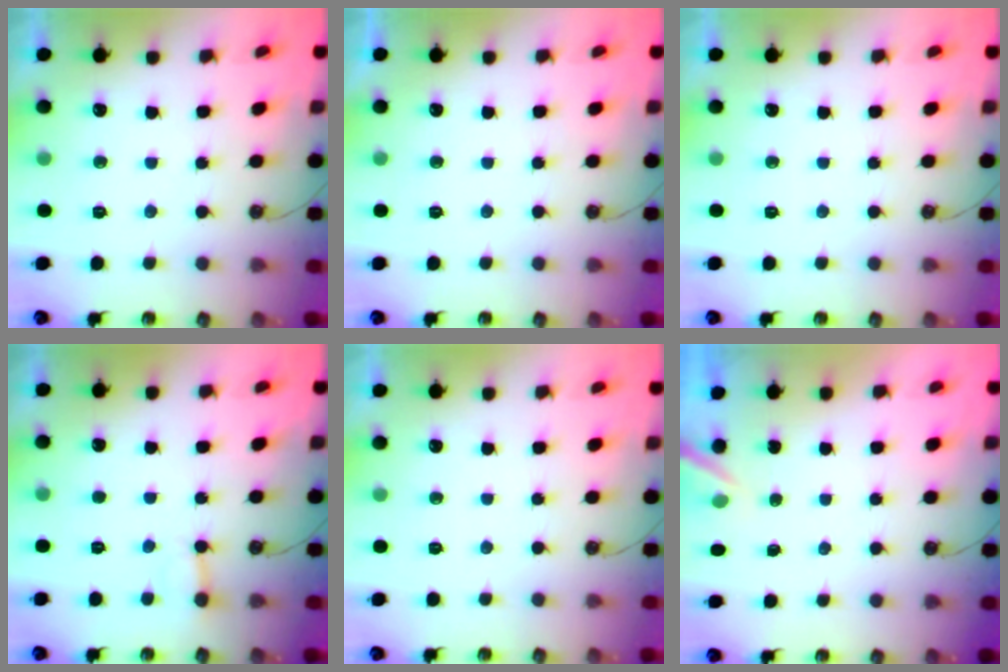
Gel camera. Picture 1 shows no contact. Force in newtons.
{"total": 0.0}
{"total": 0.0}
{"total": 4.0, "press": 4.0, "slide": 0.5}
{"total": 0.0}
{"total": 2.9, "press": 2.9, "slide": 0.2}